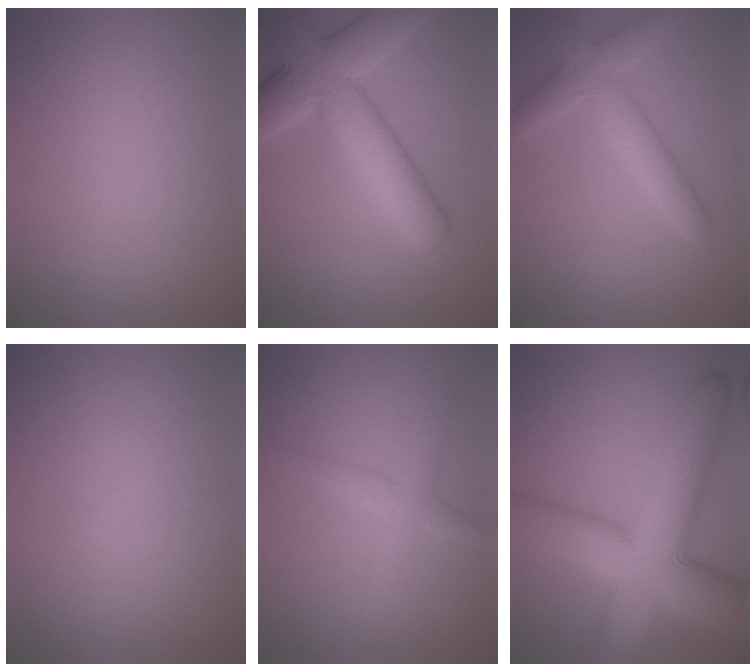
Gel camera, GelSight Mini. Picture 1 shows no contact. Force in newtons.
{"total": 9.4, "press": 9.4, "slide": 0.4}
{"total": 4.7, "press": 4.7, "slide": 0.2}
{"total": 0.0}
{"total": 2.6, "press": 2.6, "slide": 0.1}
{"total": 14.0, "press": 14.0, "slide": 0.5}